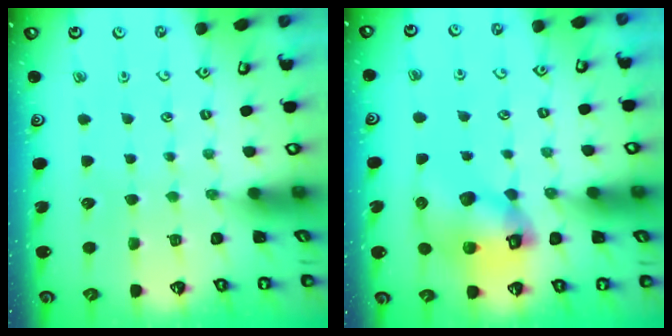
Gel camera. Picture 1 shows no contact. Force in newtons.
{"total": 12.5, "press": 12.4, "slide": 1.7}